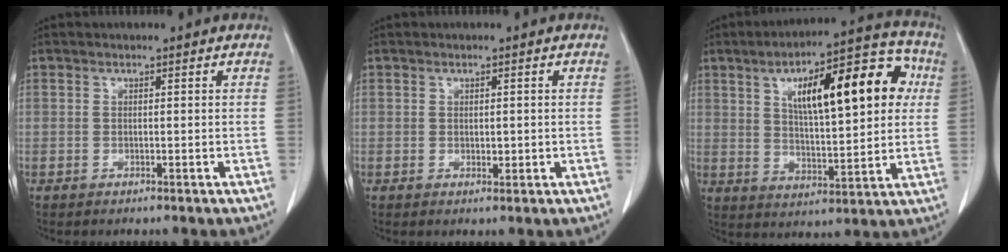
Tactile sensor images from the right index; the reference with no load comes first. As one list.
[{"total": 1.4, "force": [0.0, 0.8, 1.2], "torque": [-0.016, -0.003, 0.004]}, {"total": 18.2, "force": [5.2, 5.4, 16.5], "torque": [-0.237, 0.034, 0.078]}]